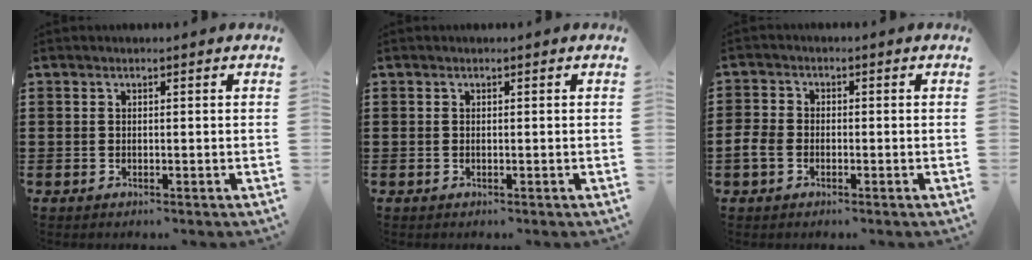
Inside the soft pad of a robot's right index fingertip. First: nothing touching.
{"total": 0.0}
{"total": 2.8, "force": [-1.2, 2.0, 1.6], "torque": [-0.051, 0.000, -0.029]}